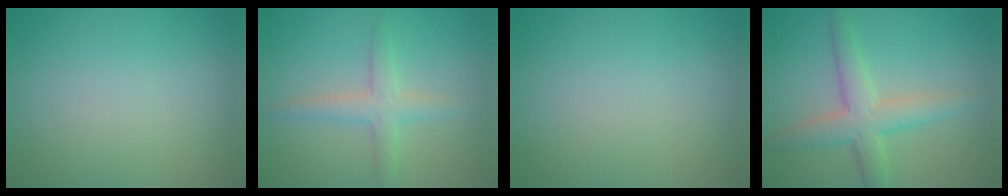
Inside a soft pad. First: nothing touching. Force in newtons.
{"total": 2.7, "press": 2.7, "slide": 0.1}
{"total": 0.0}
{"total": 4.3, "press": 4.3, "slide": 0.1}